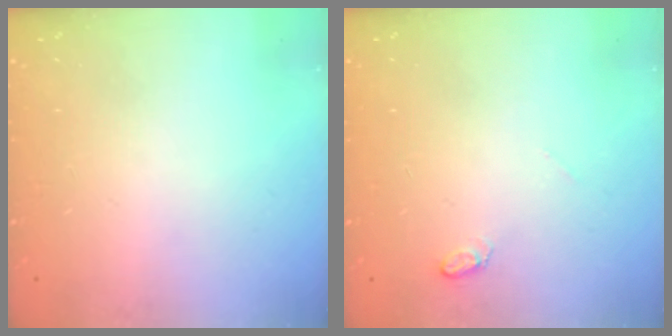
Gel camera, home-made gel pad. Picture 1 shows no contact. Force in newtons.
{"total": 3.8, "press": 3.8, "slide": 0.4}